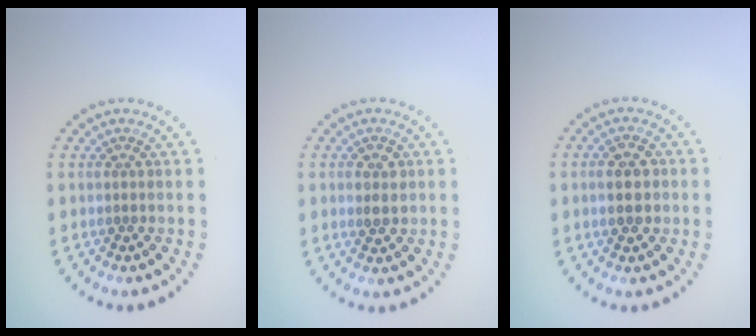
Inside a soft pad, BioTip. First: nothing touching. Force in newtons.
{"total": 1.8, "press": 1.8, "slide": 0.1}
{"total": 2.8, "press": 2.8, "slide": 0.1}